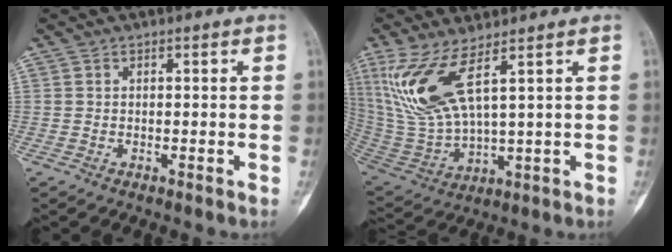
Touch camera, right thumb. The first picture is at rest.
{"total": 13.5, "force": [6.4, 3.9, 11.3], "torque": [-0.255, -0.035, 0.147]}